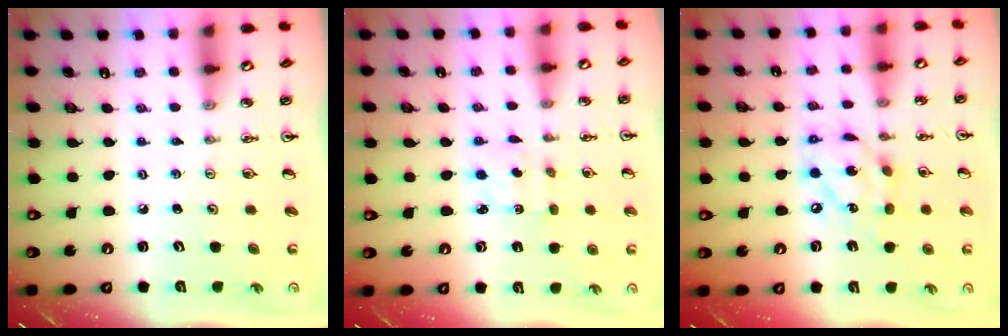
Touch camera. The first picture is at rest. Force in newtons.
{"total": 2.8, "press": 2.8, "slide": 0.5}
{"total": 12.7, "press": 12.7, "slide": 0.9}